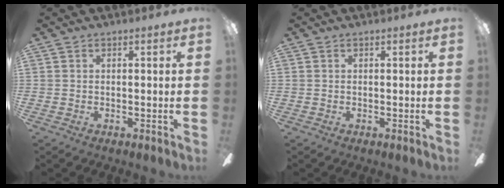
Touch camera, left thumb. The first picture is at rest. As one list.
[{"total": 0.0}]